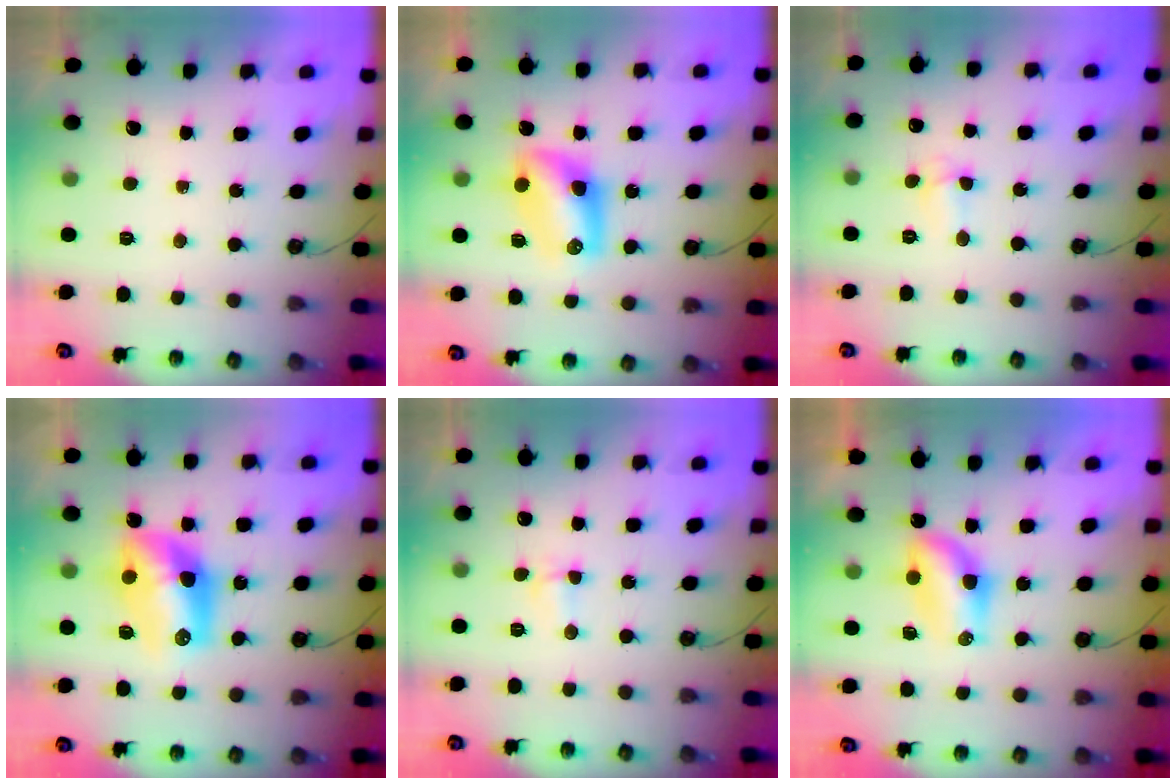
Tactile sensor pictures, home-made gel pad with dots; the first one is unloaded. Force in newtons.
{"total": 8.5, "press": 8.5, "slide": 0.8}
{"total": 3.5, "press": 3.5, "slide": 0.6}
{"total": 12.3, "press": 12.2, "slide": 1.1}
{"total": 5.1, "press": 4.1, "slide": 3.1}
{"total": 8.0, "press": 7.3, "slide": 3.3}